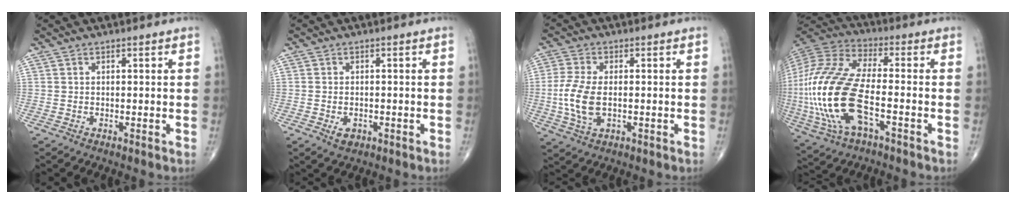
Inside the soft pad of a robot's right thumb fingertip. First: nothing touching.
{"total": 2.4, "force": [-0.9, 1.7, 1.5], "torque": [-0.017, 0.002, -0.008]}
{"total": 8.6, "force": [-0.9, 4.7, 7.1], "torque": [-0.161, -0.001, -0.017]}
{"total": 25.3, "force": [-6.0, 11.0, 22.0], "torque": [-0.539, 0.002, -0.106]}